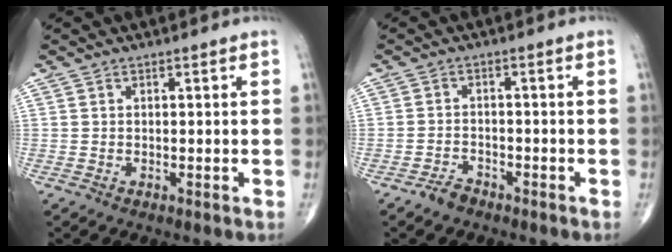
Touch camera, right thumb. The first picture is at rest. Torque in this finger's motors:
{"motor_torque": [0.53, 0.38, -0.06, -0.11, 0.00]}